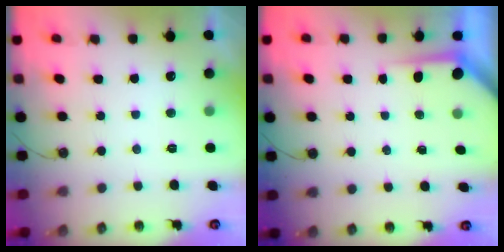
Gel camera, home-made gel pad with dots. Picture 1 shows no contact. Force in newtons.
{"total": 3.8, "press": 3.8, "slide": 0.4}